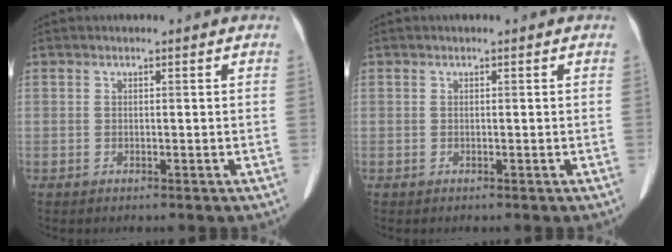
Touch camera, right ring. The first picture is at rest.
{"total": 0.0}